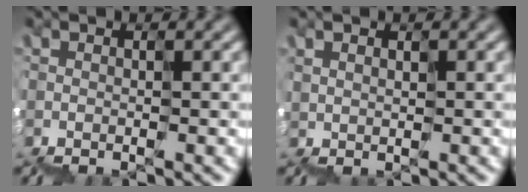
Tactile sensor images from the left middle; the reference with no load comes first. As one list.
[{"total": 0.6, "force": [0.6, 0.0, 0.1], "torque": [0.006, 0.005, 0.015]}]